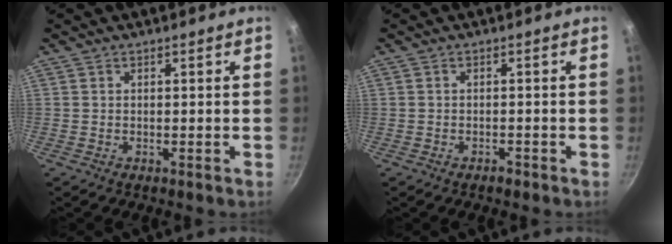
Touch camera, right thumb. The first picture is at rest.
{"total": 1.3, "force": [-0.9, 0.6, 0.6], "torque": [-0.010, 0.011, -0.013]}